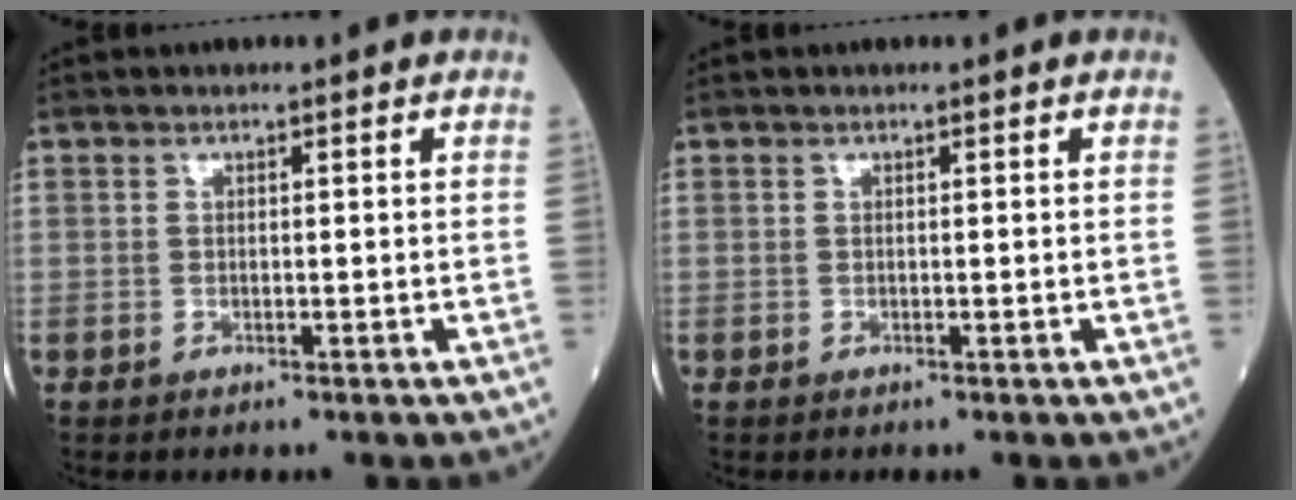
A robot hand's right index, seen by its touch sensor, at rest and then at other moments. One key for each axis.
{"total": 0.0}